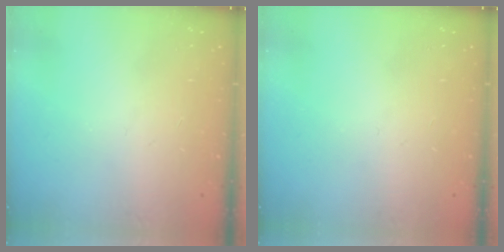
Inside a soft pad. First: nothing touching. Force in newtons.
{"total": 0.0}